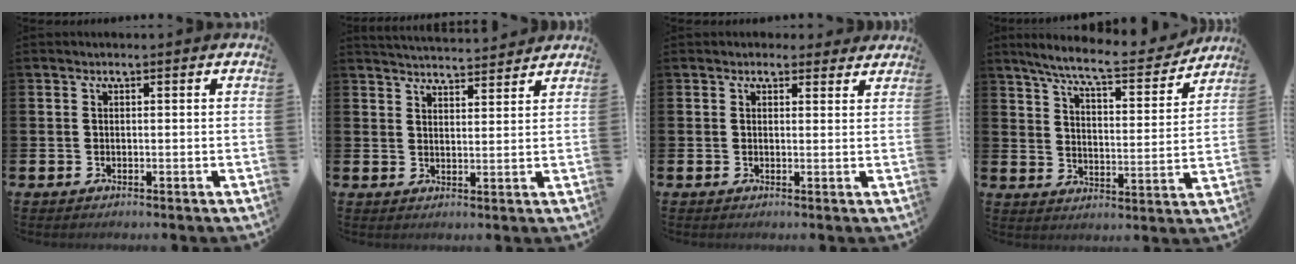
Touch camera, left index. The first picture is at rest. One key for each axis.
{"total": 4.2, "fx": 4.2, "fy": 0.2, "fz": -0.1, "tx": -0.010, "ty": -0.027, "tz": 0.077}
{"total": 1.5, "fx": 1.3, "fy": 0.8, "fz": 0.0, "tx": 0.012, "ty": -0.003, "tz": 0.021}
{"total": 7.9, "fx": 7.1, "fy": 0.6, "fz": 3.3, "tx": -0.089, "ty": -0.045, "tz": 0.120}